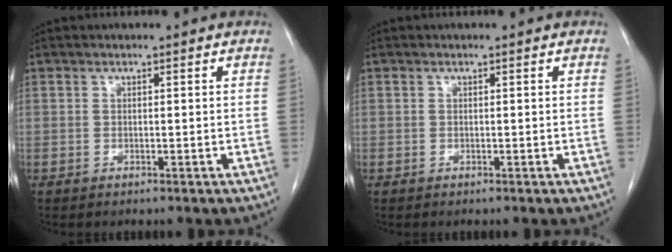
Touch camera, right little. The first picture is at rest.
{"total": 0.0}